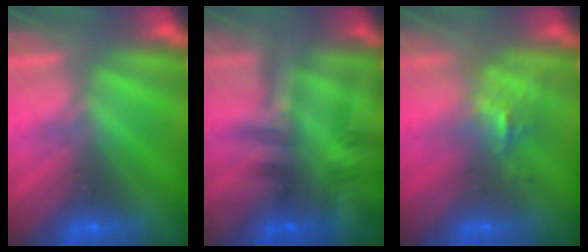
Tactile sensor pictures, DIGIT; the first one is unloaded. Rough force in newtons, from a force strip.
{"total": 2.4}
{"total": 2.5}